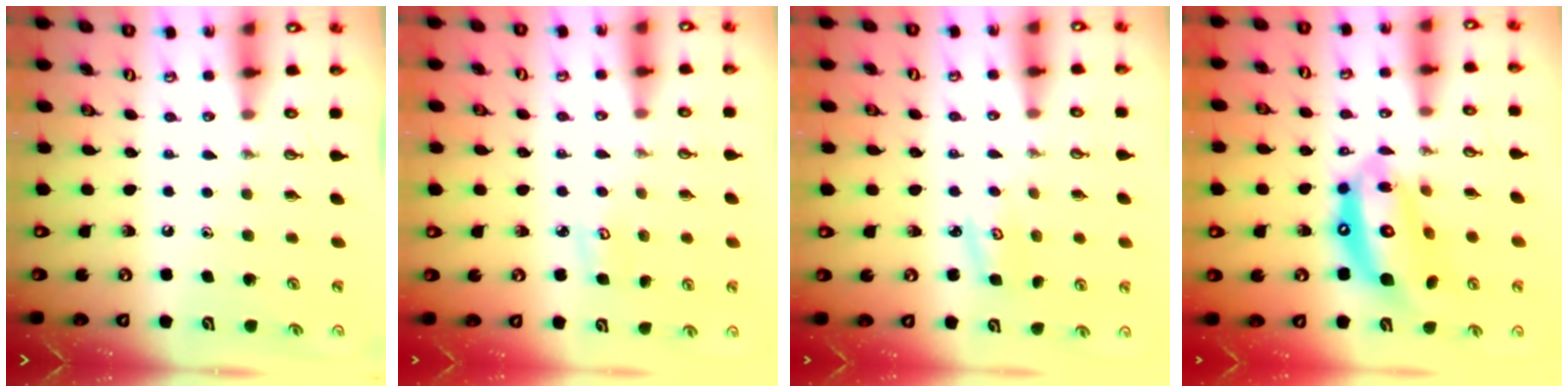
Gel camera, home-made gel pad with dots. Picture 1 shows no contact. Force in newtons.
{"total": 4.1, "press": 4.1, "slide": 0.3}
{"total": 2.8, "press": 2.8, "slide": 0.3}
{"total": 17.2, "press": 17.1, "slide": 1.8}